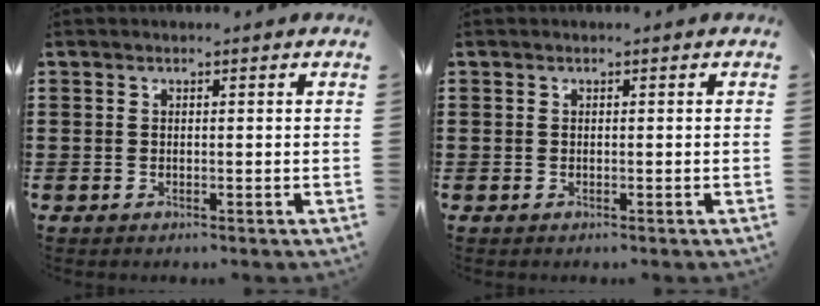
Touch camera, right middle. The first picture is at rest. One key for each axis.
{"total": 0.0}